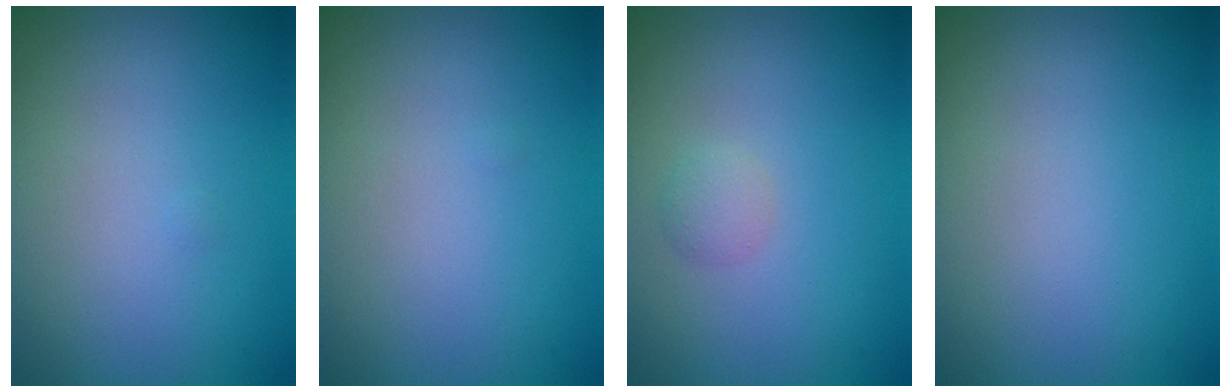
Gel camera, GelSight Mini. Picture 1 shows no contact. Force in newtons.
{"total": 0.0}
{"total": 1.1, "press": 1.1, "slide": 0.1}
{"total": 0.0}